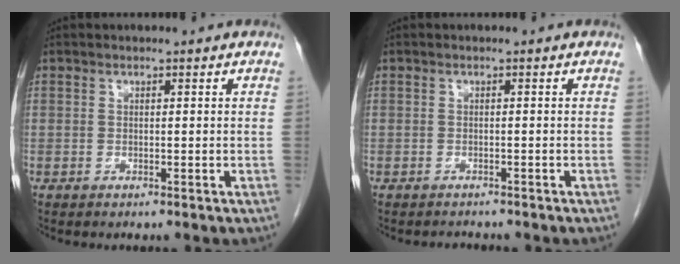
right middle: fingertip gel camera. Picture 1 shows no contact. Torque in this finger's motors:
{"motor_torque": [0.00, 0.00, 0.00, 0.00]}